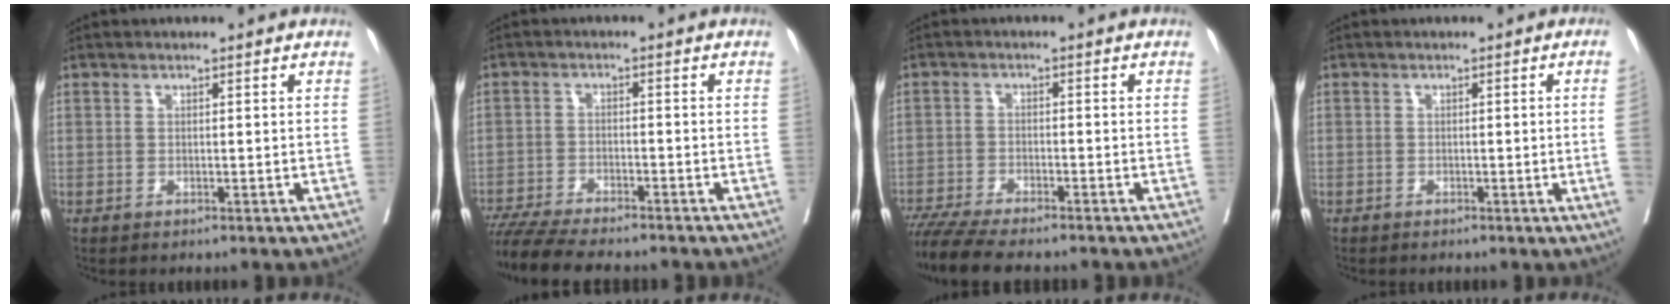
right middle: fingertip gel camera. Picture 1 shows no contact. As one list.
[{"total": 12.6, "force": [-11.2, 1.7, 5.6], "torque": [-0.084, -0.013, -0.174]}, {"total": 11.0, "force": [-9.6, 1.4, 5.1], "torque": [-0.076, -0.015, -0.152]}, {"total": 2.3, "force": [-0.4, -1.0, 2.1], "torque": [-0.024, -0.002, -0.005]}]